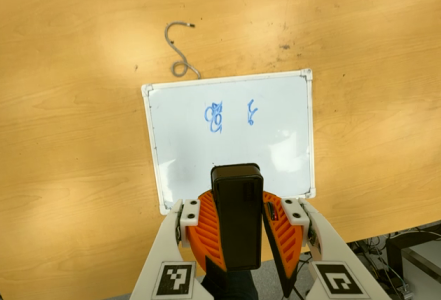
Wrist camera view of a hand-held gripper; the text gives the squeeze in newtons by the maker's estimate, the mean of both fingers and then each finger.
{"total": 10.0, "left": 10.1, "right": 9.8}